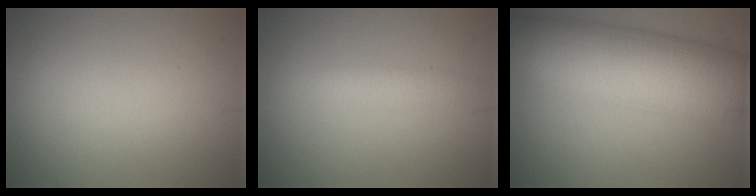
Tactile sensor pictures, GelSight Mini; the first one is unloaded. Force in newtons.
{"total": 1.9, "press": 1.9, "slide": 0.0}
{"total": 11.0, "press": 11.0, "slide": 0.4}